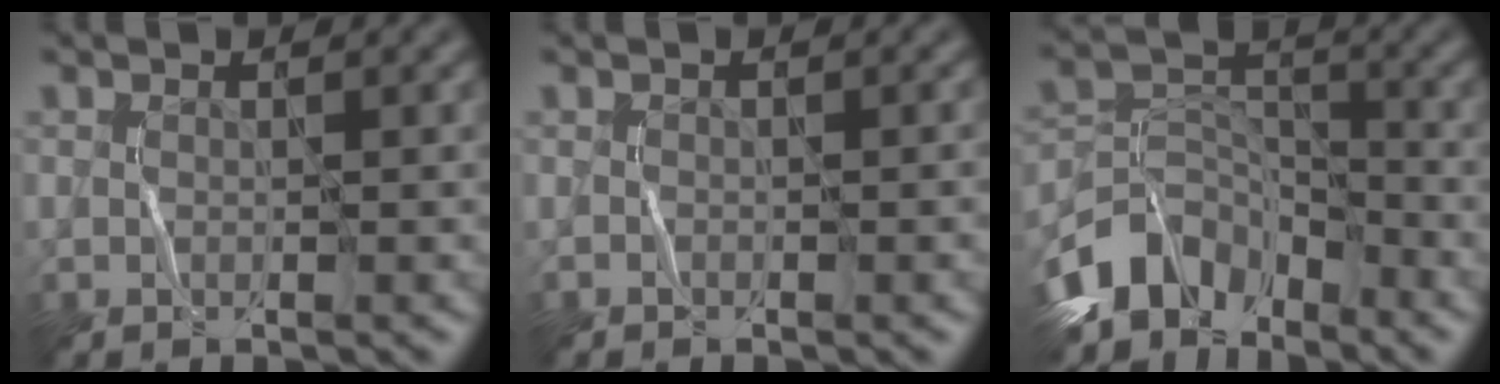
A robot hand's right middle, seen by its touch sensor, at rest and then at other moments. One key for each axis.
{"total": 0.7, "fx": -0.5, "fy": 0.2, "fz": 0.5, "tx": -0.002, "ty": 0.009, "tz": -0.007}
{"total": 6.0, "fx": -4.7, "fy": 3.4, "fz": 1.5, "tx": -0.020, "ty": 0.001, "tz": -0.098}